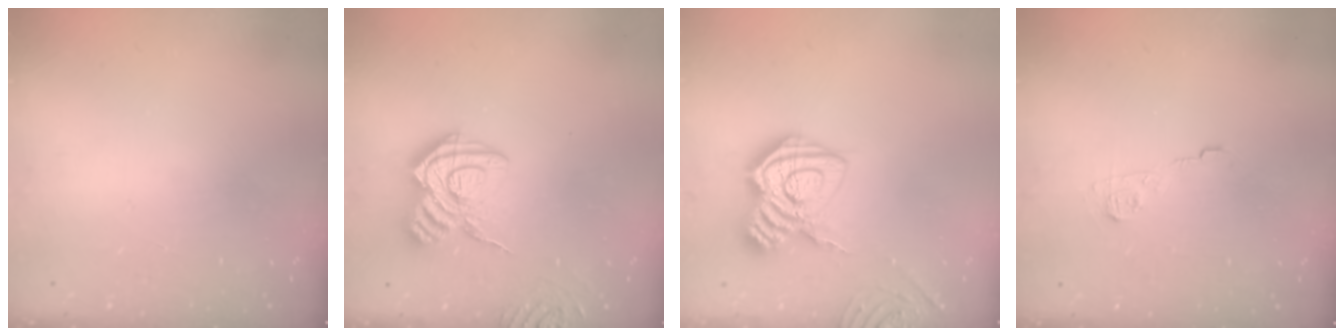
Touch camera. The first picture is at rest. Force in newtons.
{"total": 14.5, "press": 14.4, "slide": 1.4}
{"total": 13.3, "press": 13.3, "slide": 0.8}
{"total": 7.0, "press": 7.0, "slide": 0.6}